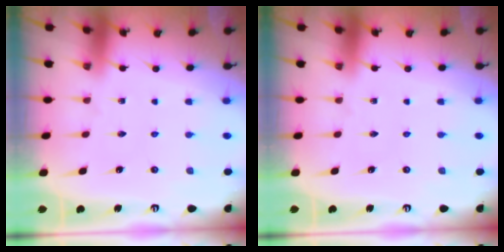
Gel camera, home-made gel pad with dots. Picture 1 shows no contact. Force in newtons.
{"total": 0.0}